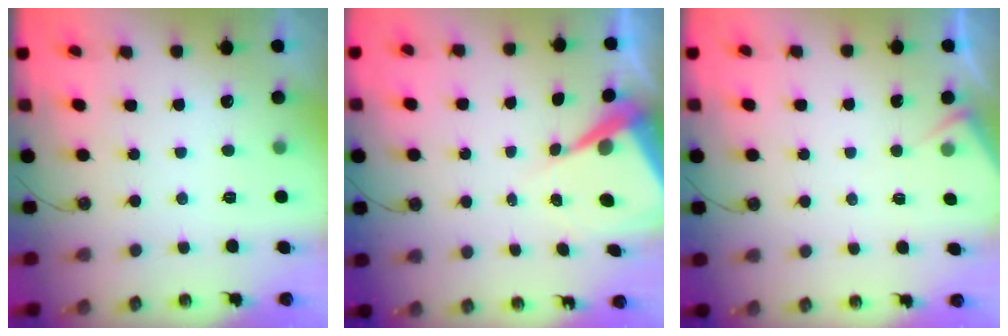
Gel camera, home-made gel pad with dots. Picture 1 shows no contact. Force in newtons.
{"total": 9.3, "press": 9.3, "slide": 0.8}
{"total": 4.9, "press": 4.9, "slide": 0.5}